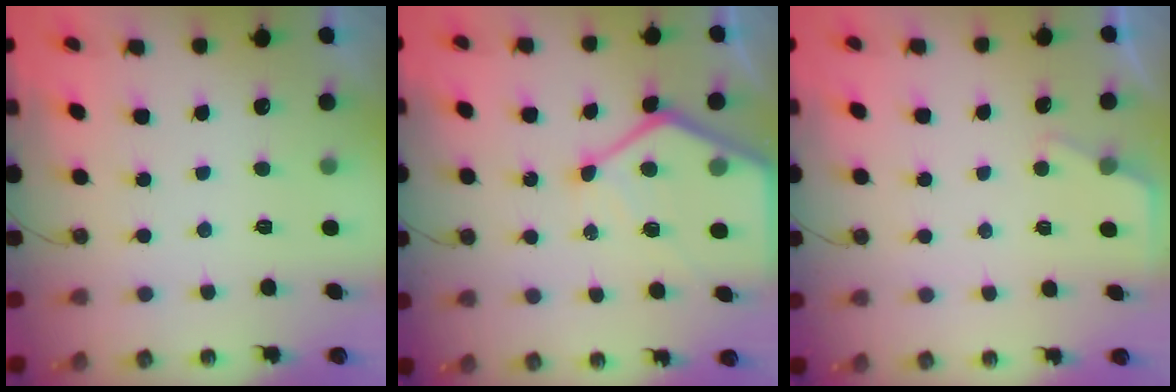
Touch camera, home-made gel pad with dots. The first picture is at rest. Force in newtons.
{"total": 14.9, "press": 14.8, "slide": 1.3}
{"total": 2.3, "press": 2.3, "slide": 0.3}